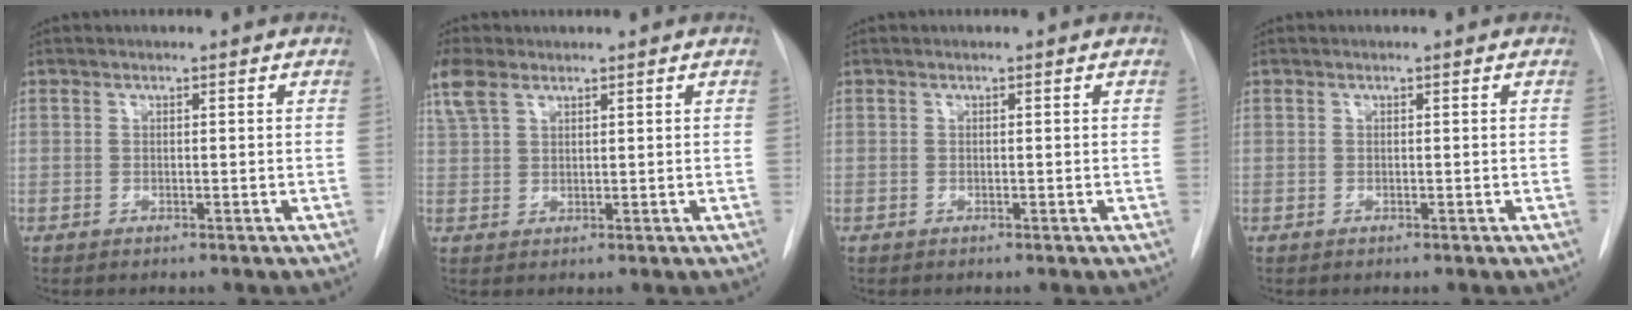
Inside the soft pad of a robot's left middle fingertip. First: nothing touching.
{"total": 4.6, "force": [3.1, 2.3, 2.5], "torque": [-0.067, 0.018, 0.072]}
{"total": 0.0}
{"total": 0.0}